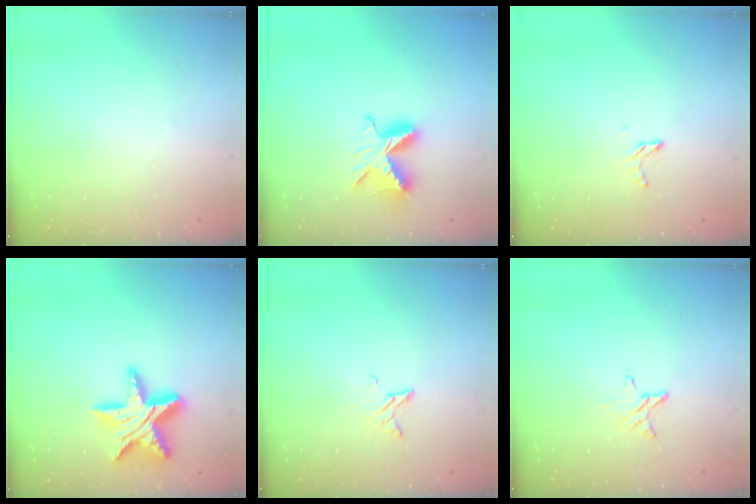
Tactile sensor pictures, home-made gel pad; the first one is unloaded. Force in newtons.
{"total": 9.7, "press": 9.7, "slide": 0.6}
{"total": 3.8, "press": 3.8, "slide": 0.3}
{"total": 17.4, "press": 17.3, "slide": 1.5}
{"total": 3.9, "press": 3.9, "slide": 0.2}
{"total": 4.1, "press": 4.1, "slide": 0.4}